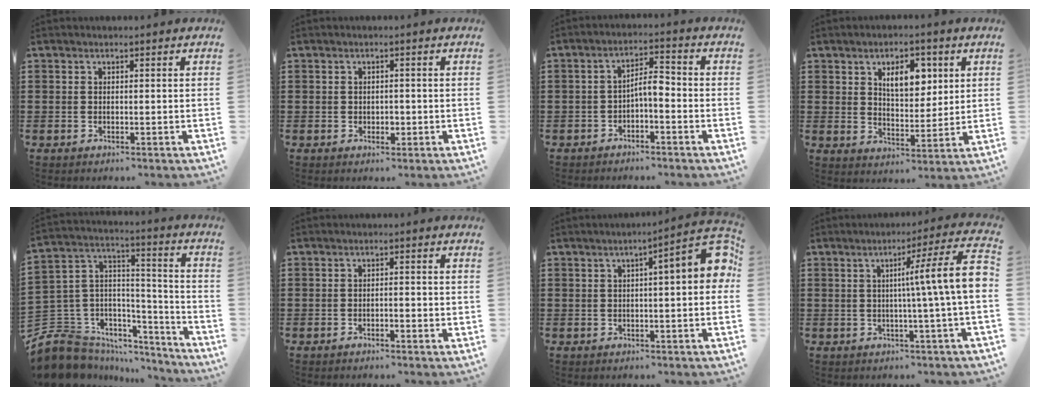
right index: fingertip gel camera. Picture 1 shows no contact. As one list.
[{"total": 1.3, "force": [-0.1, 1.1, 0.8], "torque": [-0.016, 0.004, -0.004]}, {"total": 3.5, "force": [-1.5, 1.1, 3.0], "torque": [-0.060, 0.012, -0.033]}, {"total": 6.9, "force": [3.0, 3.8, 4.9], "torque": [-0.079, 0.002, 0.045]}, {"total": 10.0, "force": [-6.6, 7.1, 2.6], "torque": [-0.107, -0.012, -0.128]}, {"total": 1.2, "force": [-0.9, 0.2, 0.8], "torque": [-0.015, -0.003, -0.016]}, {"total": 6.3, "force": [0.5, 1.1, 6.2], "torque": [-0.088, -0.009, 0.003]}, {"total": 9.8, "force": [0.6, -0.4, 9.8], "torque": [-0.161, -0.017, 0.004]}]